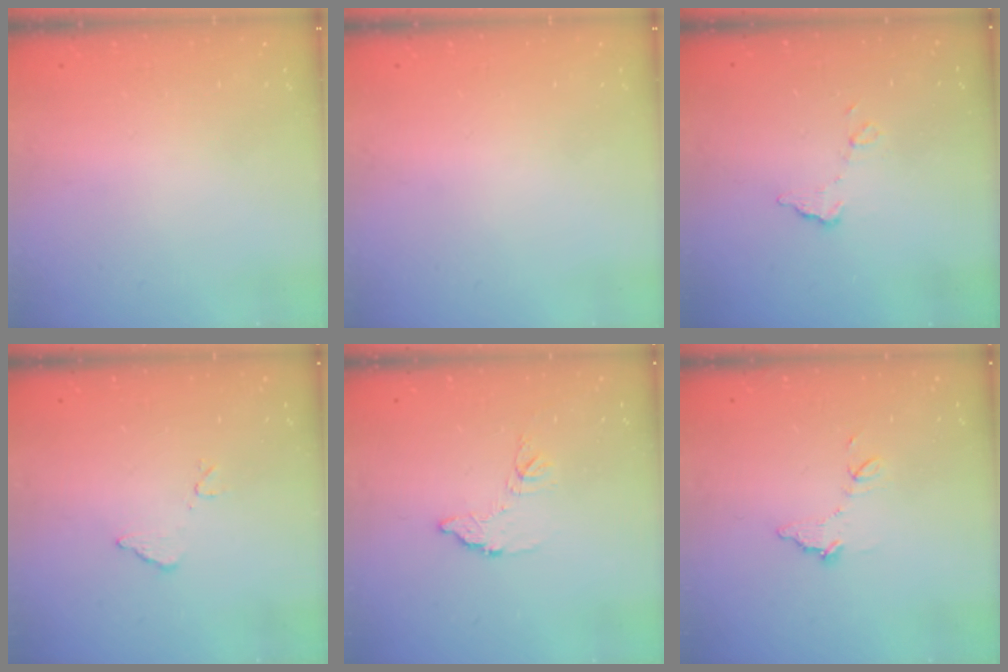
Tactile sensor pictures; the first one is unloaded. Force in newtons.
{"total": 0.0}
{"total": 6.3, "press": 6.3, "slide": 0.3}
{"total": 8.4, "press": 8.4, "slide": 0.4}
{"total": 7.4, "press": 7.4, "slide": 0.4}
{"total": 7.7, "press": 7.7, "slide": 0.2}